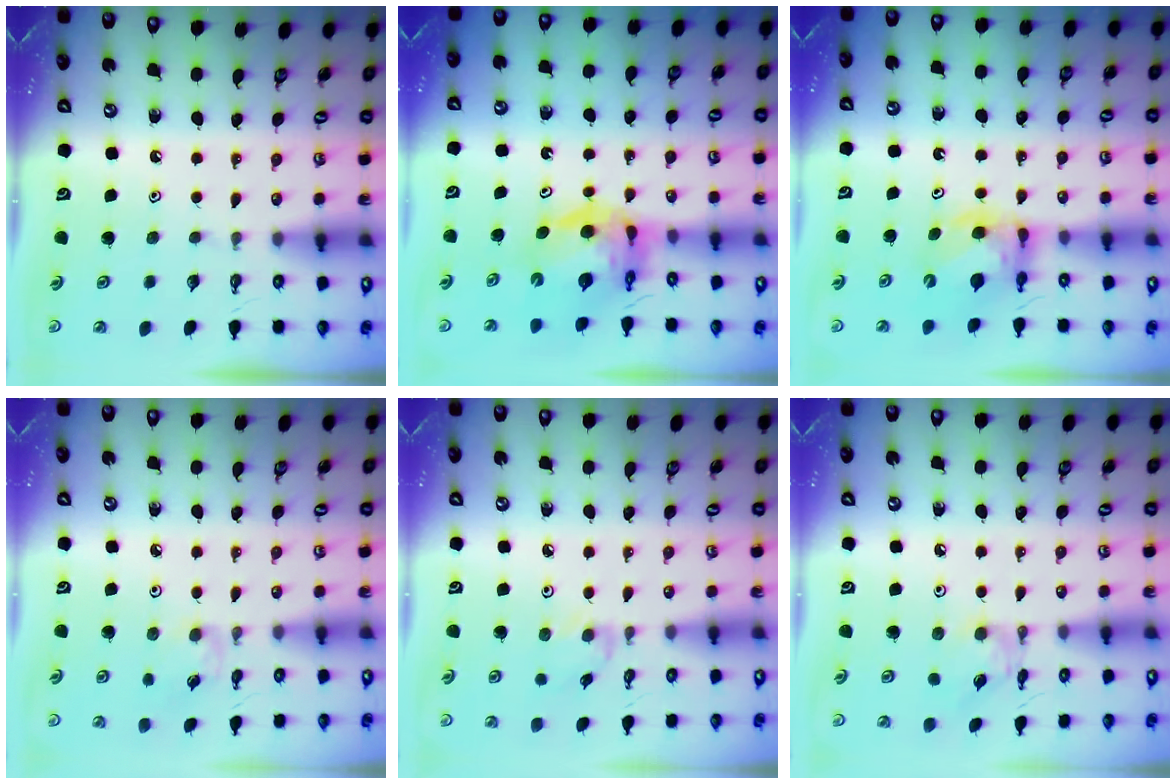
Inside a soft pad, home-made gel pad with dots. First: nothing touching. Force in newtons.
{"total": 9.8, "press": 9.8, "slide": 1.1}
{"total": 6.1, "press": 6.1, "slide": 0.1}
{"total": 2.5, "press": 2.5, "slide": 0.5}
{"total": 2.1, "press": 2.1, "slide": 0.4}
{"total": 3.1, "press": 3.1, "slide": 0.1}